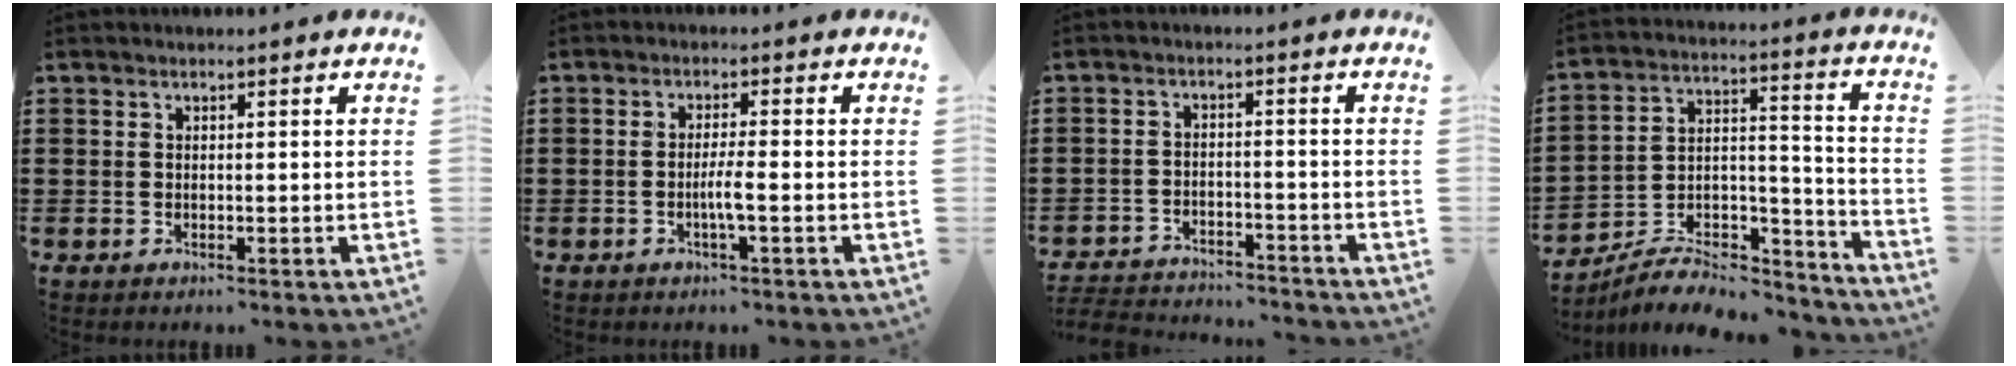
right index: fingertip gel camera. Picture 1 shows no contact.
{"total": 2.8, "force": [-0.9, 0.0, 2.6], "torque": [-0.054, -0.006, -0.020]}
{"total": 3.6, "force": [-3.5, 0.3, 0.2], "torque": [-0.016, -0.001, -0.078]}
{"total": 6.8, "force": [-5.8, 2.5, 2.5], "torque": [-0.033, 0.014, -0.109]}